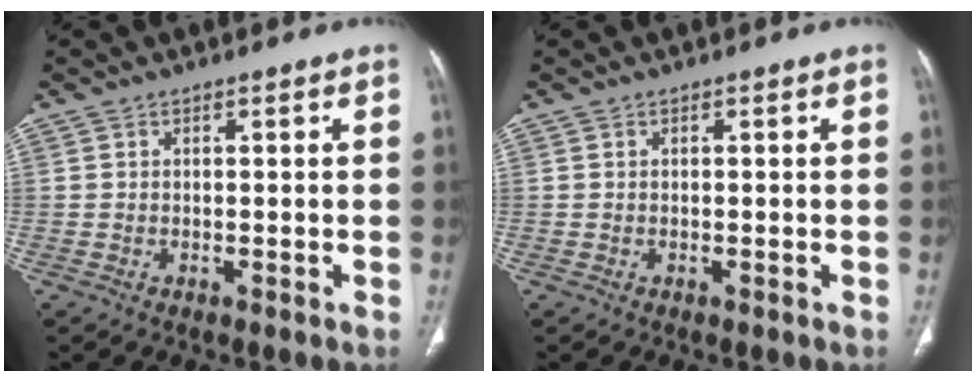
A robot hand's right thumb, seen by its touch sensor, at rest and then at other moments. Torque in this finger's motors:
{"motor_torque": [-0.11, 0.11, -0.10, 0.09, 0.08]}